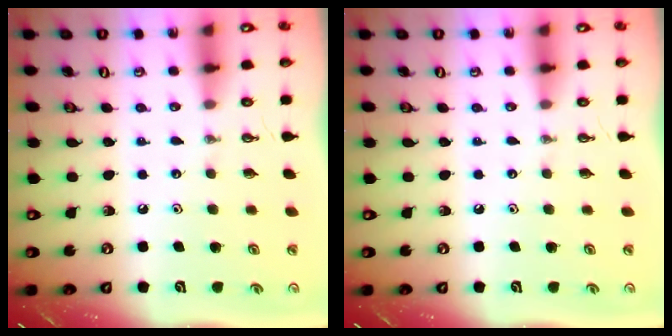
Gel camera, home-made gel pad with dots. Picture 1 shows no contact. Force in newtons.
{"total": 0.0}